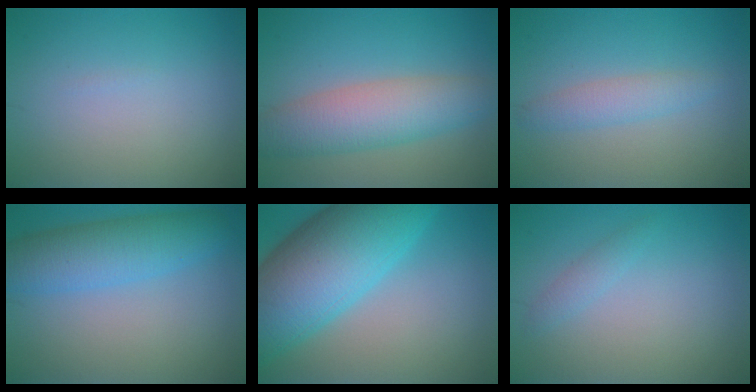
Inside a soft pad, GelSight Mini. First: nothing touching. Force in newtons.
{"total": 6.1, "press": 6.1, "slide": 0.3}
{"total": 2.1, "press": 2.1, "slide": 0.1}
{"total": 5.6, "press": 5.6, "slide": 0.2}
{"total": 13.3, "press": 13.3, "slide": 0.4}
{"total": 1.1, "press": 1.1, "slide": 0.1}